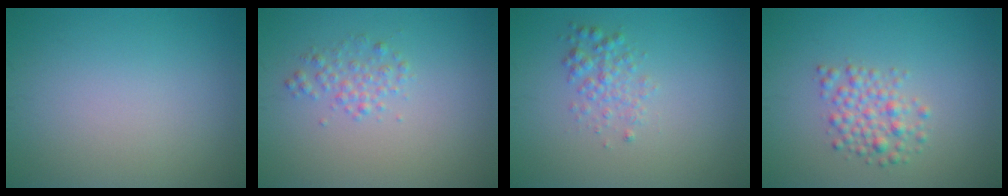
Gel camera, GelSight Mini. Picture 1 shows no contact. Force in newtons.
{"total": 1.7, "press": 1.7, "slide": 0.0}
{"total": 1.9, "press": 1.9, "slide": 0.0}
{"total": 2.7, "press": 2.7, "slide": 0.1}